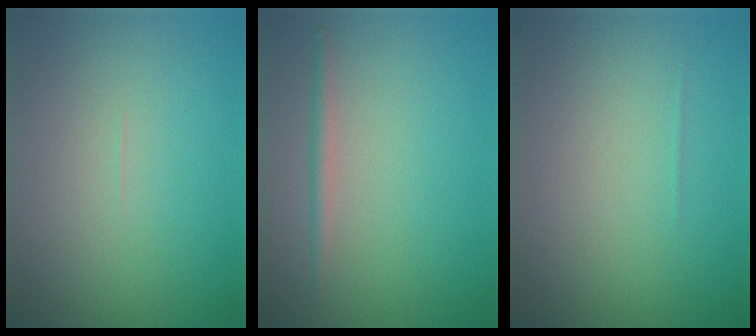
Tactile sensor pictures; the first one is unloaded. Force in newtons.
{"total": 1.2, "press": 1.2, "slide": 0.0}
{"total": 0.0}